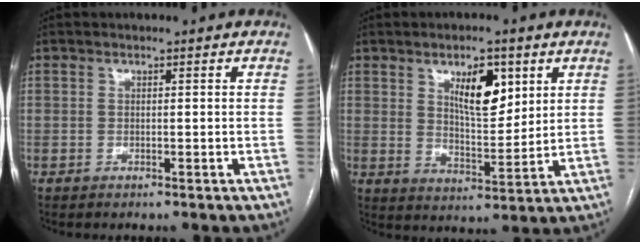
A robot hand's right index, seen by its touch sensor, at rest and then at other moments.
{"total": 8.7, "force": [4.0, 3.3, 7.0], "torque": [-0.115, 0.000, 0.072]}